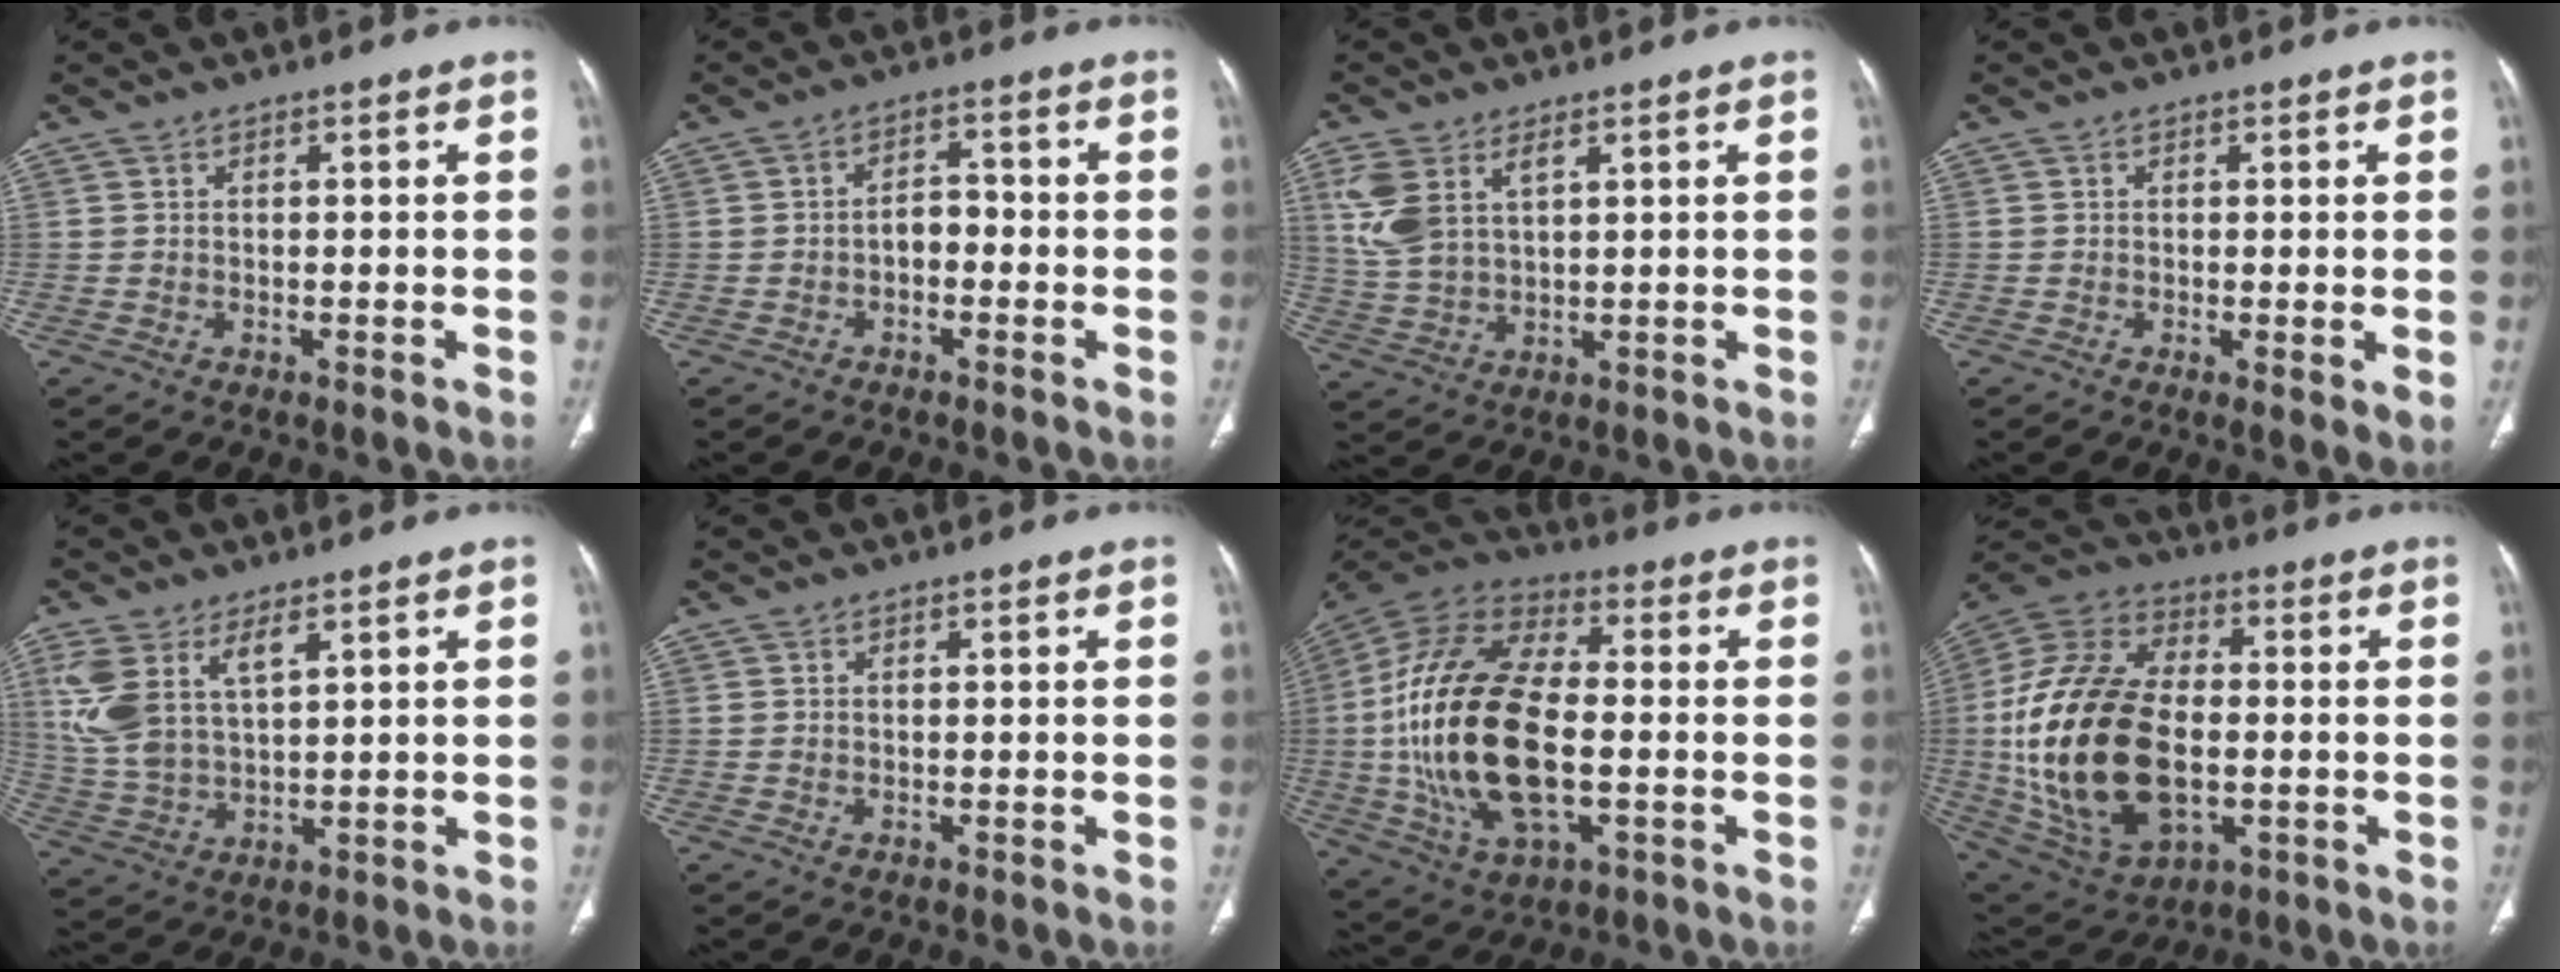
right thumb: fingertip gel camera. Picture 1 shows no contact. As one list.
[{"total": 3.3, "force": [-1.1, 2.1, 2.2], "torque": [-0.023, 0.021, -0.026]}, {"total": 8.6, "force": [3.7, 4.6, 6.2], "torque": [-0.137, -0.002, 0.084]}, {"total": 2.7, "force": [-0.2, 0.7, 2.6], "torque": [-0.046, -0.013, -0.007]}, {"total": 10.6, "force": [4.7, 5.2, 8.0], "torque": [-0.175, -0.009, 0.105]}, {"total": 0.0}, {"total": 26.3, "force": [-2.1, 13.4, 22.6], "torque": [-0.464, 0.008, -0.035]}, {"total": 28.3, "force": [-2.4, 16.8, 22.6], "torque": [-0.452, 0.004, -0.024]}]